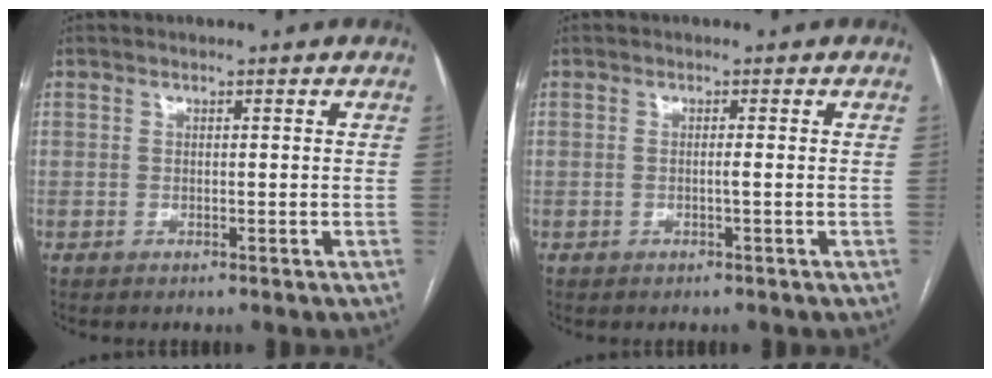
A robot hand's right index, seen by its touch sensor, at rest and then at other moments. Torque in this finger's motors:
{"motor_torque": [-0.23, -0.06, 0.02, -0.01]}